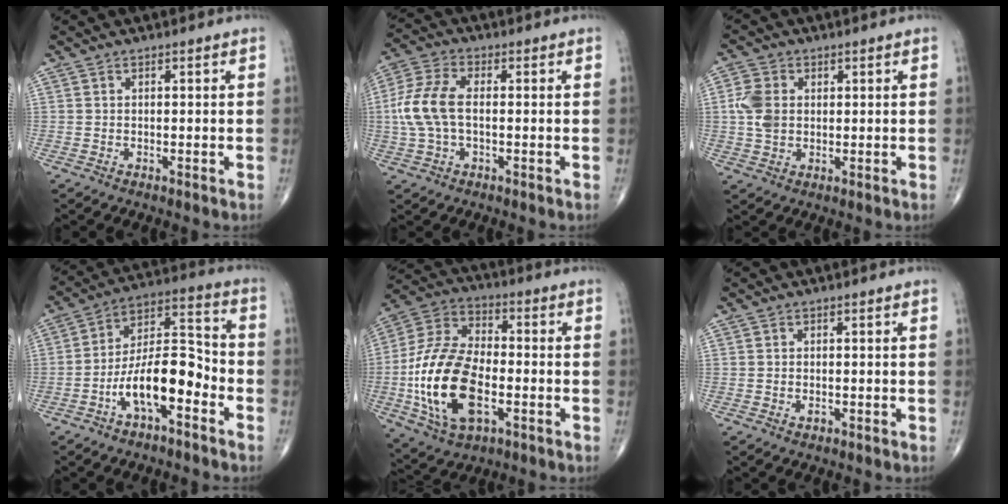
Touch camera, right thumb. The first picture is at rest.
{"total": 9.7, "force": [-0.2, 5.3, 8.1], "torque": [-0.192, 0.023, -0.006]}
{"total": 5.8, "force": [0.8, 4.3, 3.8], "torque": [-0.077, 0.003, 0.015]}
{"total": 13.6, "force": [-5.6, 5.7, 11.1], "torque": [-0.181, 0.061, -0.102]}
{"total": 20.7, "force": [-4.4, 11.1, 16.8], "torque": [-0.334, 0.016, -0.078]}
{"total": 0.9, "force": [-0.3, 0.6, 0.7], "torque": [-0.010, -0.001, -0.005]}